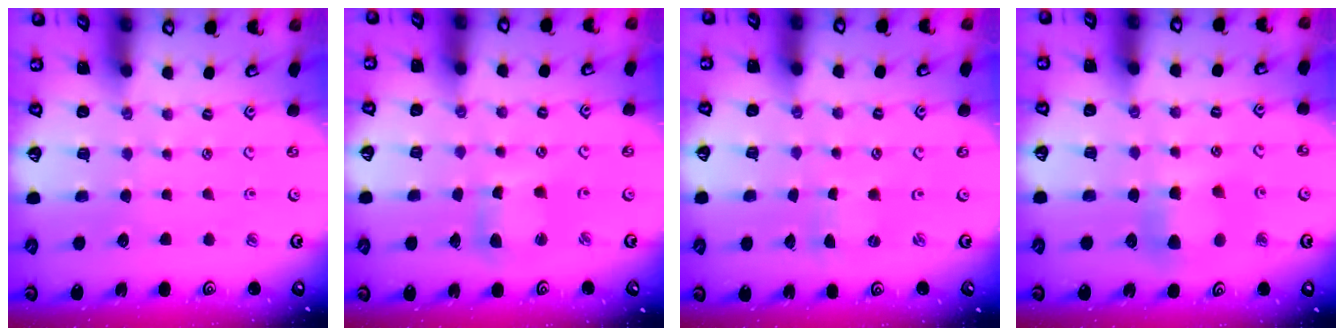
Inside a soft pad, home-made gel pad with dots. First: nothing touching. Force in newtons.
{"total": 6.1, "press": 6.1, "slide": 0.7}
{"total": 0.0}
{"total": 5.4, "press": 5.3, "slide": 0.5}